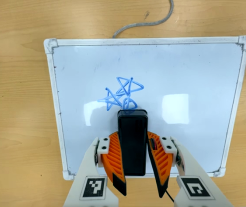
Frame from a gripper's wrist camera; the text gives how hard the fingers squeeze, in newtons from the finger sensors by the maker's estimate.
{"total": 9.9, "left": 7.9, "right": 12.0}